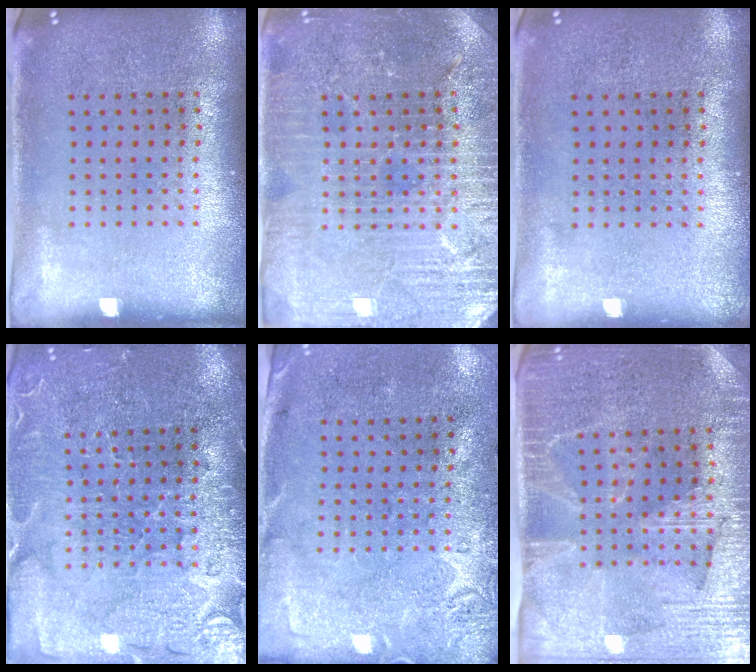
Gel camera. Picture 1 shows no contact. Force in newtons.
{"total": 4.0, "press": 3.8, "slide": 1.2}
{"total": 0.0}
{"total": 3.6, "press": 3.5, "slide": 1.1}
{"total": 2.8, "press": 2.2, "slide": 1.8}
{"total": 4.0, "press": 3.4, "slide": 2.0}